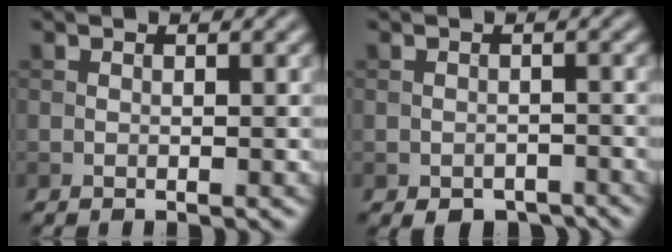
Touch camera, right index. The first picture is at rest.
{"total": 2.7, "force": [-2.1, 1.4, 1.2], "torque": [-0.015, -0.006, -0.029]}